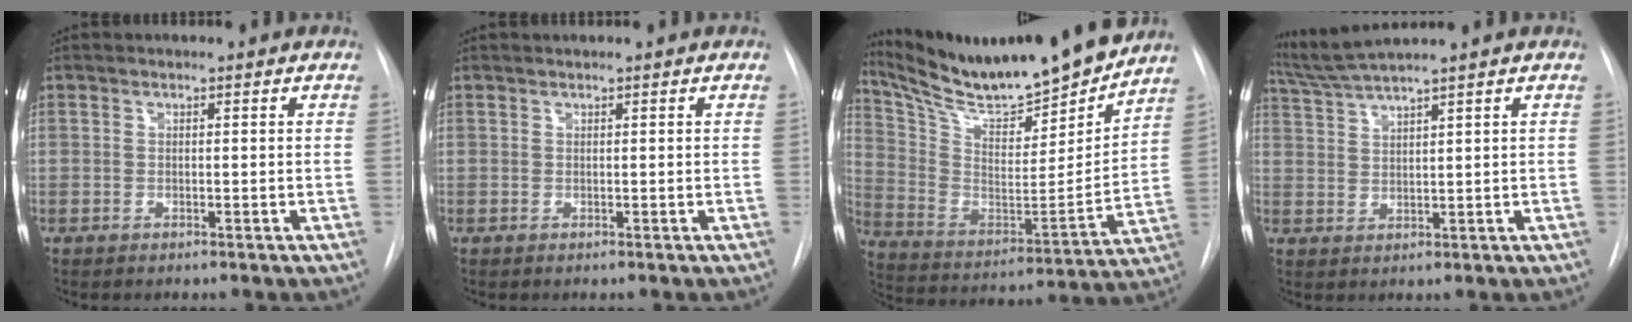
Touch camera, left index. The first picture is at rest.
{"total": 0.0}
{"total": 22.7, "force": [20.7, 2.4, 9.0], "torque": [-0.171, -0.040, 0.331]}
{"total": 4.8, "force": [4.2, -1.7, 1.7], "torque": [-0.047, 0.004, 0.090]}